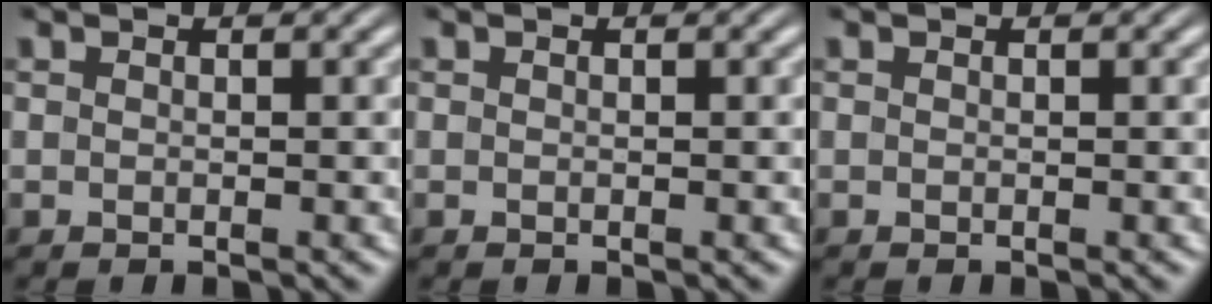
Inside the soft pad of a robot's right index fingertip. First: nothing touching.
{"total": 0.0}
{"total": 0.0}